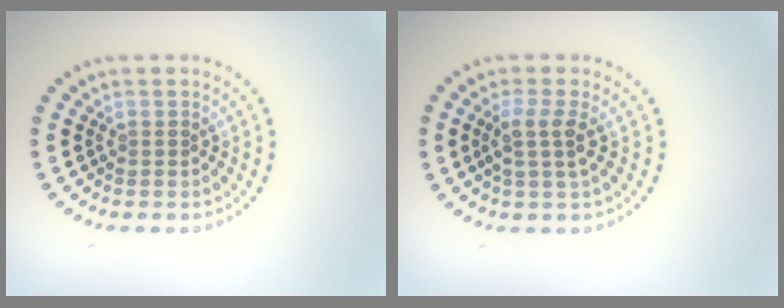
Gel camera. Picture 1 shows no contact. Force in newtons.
{"total": 2.3, "press": 1.9, "slide": 1.3}